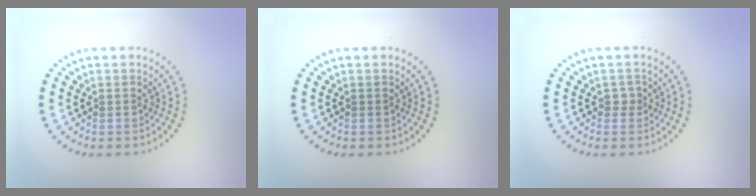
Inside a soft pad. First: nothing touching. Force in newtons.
{"total": 0.0}
{"total": 0.9, "press": 0.6, "slide": 0.6}